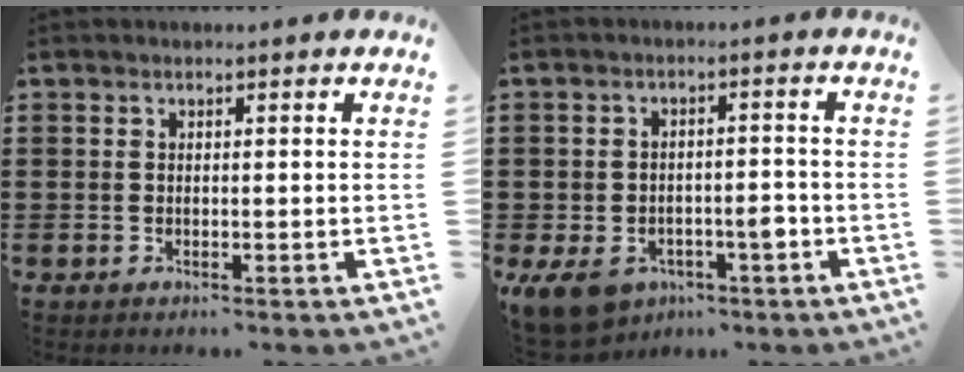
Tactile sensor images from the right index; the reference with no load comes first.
{"total": 6.0, "force": [-3.4, 3.5, 3.5], "torque": [-0.073, 0.012, -0.063]}